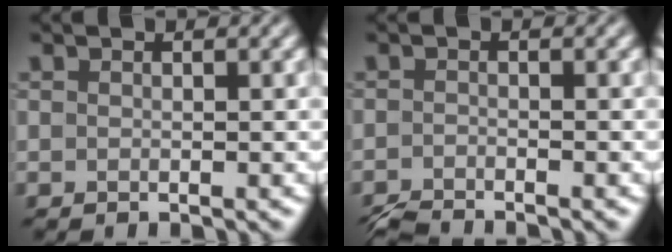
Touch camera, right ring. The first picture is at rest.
{"total": 2.2, "force": [-2.2, -0.1, 0.4], "torque": [-0.013, -0.006, -0.049]}